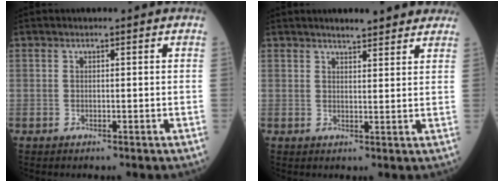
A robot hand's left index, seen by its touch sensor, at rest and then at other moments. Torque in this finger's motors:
{"motor_torque": [-0.02, 0.02, 0.01, 0.03]}